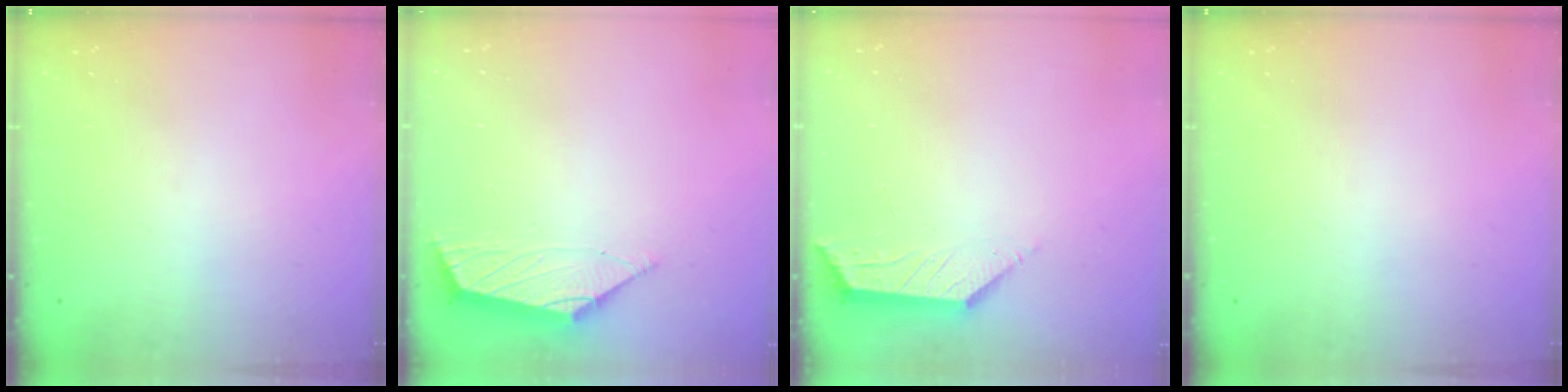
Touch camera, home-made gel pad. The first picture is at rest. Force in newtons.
{"total": 2.8, "press": 2.7, "slide": 0.6}
{"total": 2.0, "press": 1.9, "slide": 0.4}
{"total": 0.0}